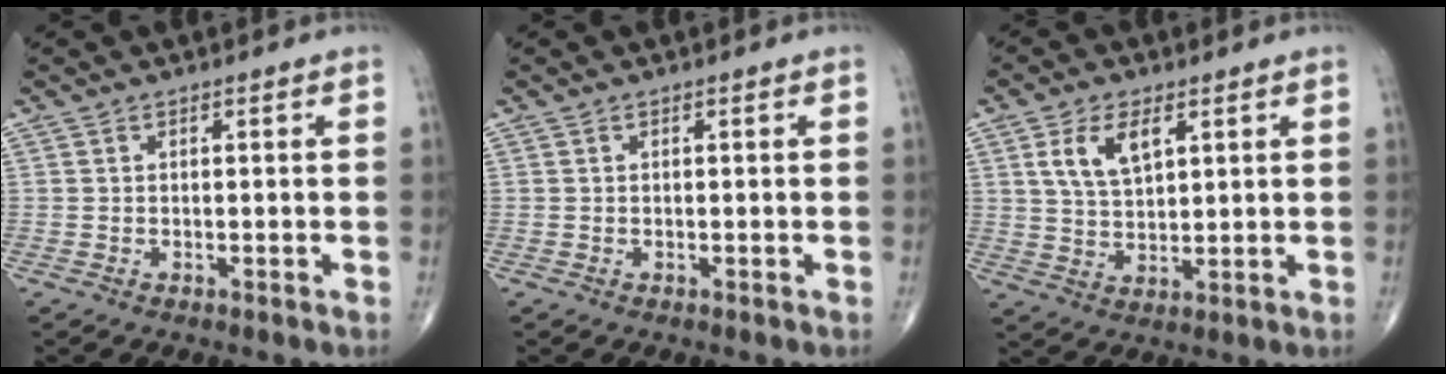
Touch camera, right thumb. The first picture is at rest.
{"total": 0.0}
{"total": 7.7, "force": [3.2, 4.0, 5.8], "torque": [-0.101, -0.011, 0.065]}